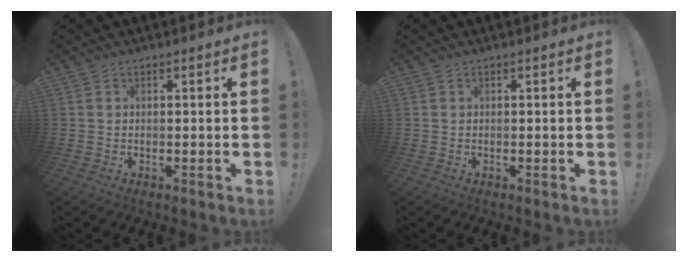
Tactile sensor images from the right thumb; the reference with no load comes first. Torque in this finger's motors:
{"motor_torque": [0.00, 0.00, -0.02, -0.02, 0.00]}